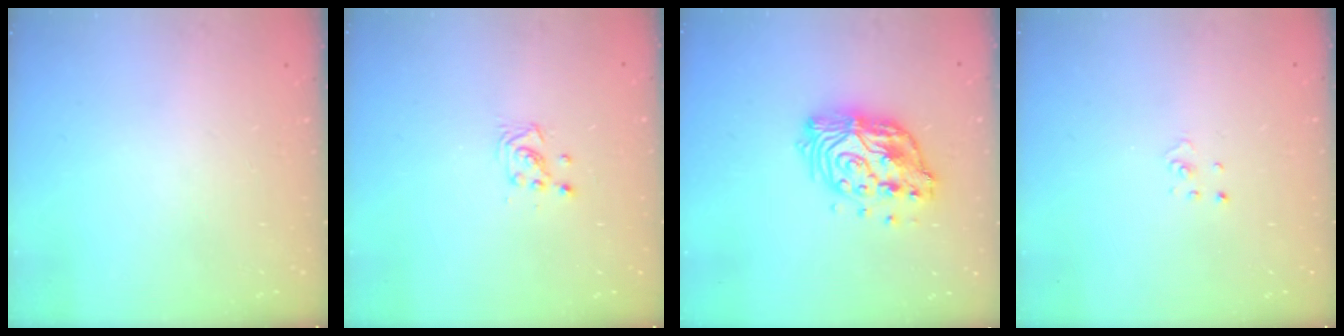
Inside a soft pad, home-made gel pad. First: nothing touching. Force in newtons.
{"total": 3.0, "press": 2.9, "slide": 0.5}
{"total": 14.1, "press": 14.1, "slide": 1.1}
{"total": 1.1, "press": 1.1, "slide": 0.1}